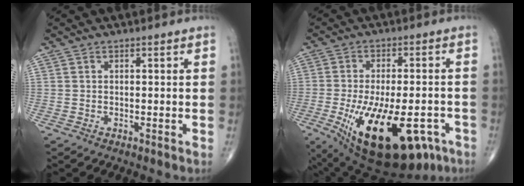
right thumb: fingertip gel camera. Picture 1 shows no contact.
{"total": 22.8, "force": [-9.6, 10.2, 17.9], "torque": [-0.273, -0.006, -0.128]}